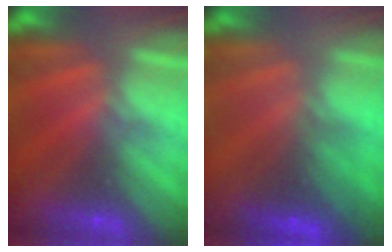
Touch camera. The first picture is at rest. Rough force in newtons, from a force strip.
{"total": 2.9}